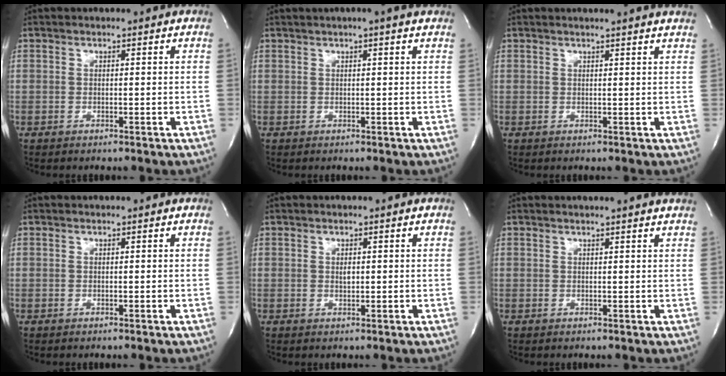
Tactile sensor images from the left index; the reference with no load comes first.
{"total": 2.7, "force": [1.9, -0.3, 2.0], "torque": [-0.028, 0.016, 0.023]}
{"total": 4.9, "force": [4.5, -0.6, 1.8], "torque": [-0.024, 0.004, 0.034]}
{"total": 0.0}
{"total": 0.9, "force": [-0.2, 0.4, 0.7], "torque": [-0.014, -0.005, -0.002]}
{"total": 3.4, "force": [3.1, -0.5, 1.2], "torque": [-0.018, 0.003, 0.024]}